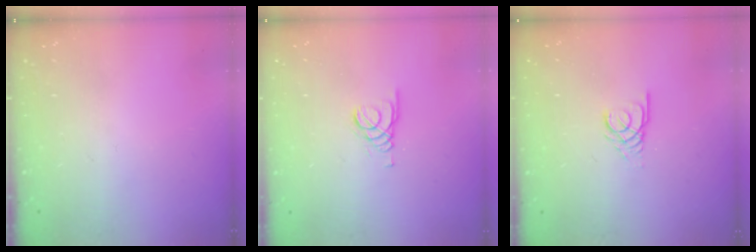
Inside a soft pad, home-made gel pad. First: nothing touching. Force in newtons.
{"total": 1.6, "press": 1.6, "slide": 0.0}
{"total": 2.5, "press": 2.5, "slide": 0.2}